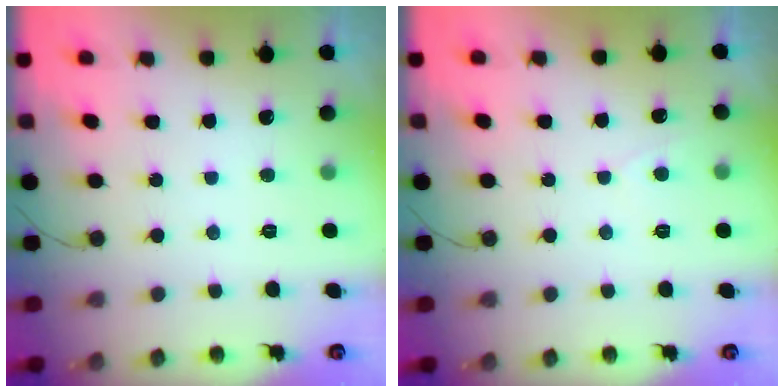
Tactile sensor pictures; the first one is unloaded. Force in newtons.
{"total": 2.1, "press": 2.1, "slide": 0.3}